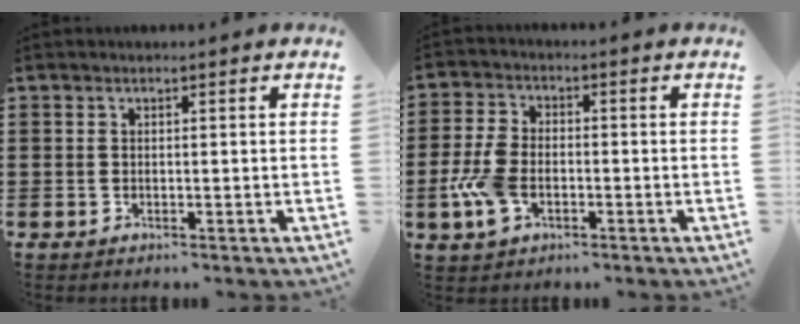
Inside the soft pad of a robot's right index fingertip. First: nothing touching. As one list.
[{"total": 6.5, "force": [-2.1, 3.7, 4.9], "torque": [-0.124, -0.002, -0.046]}]